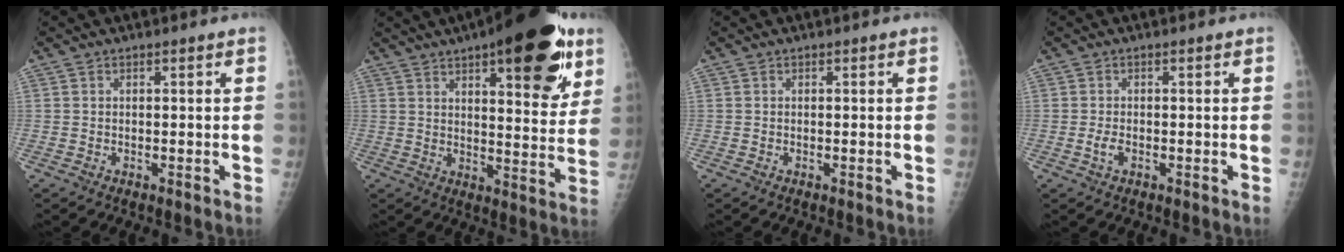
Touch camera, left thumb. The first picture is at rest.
{"total": 21.5, "force": [11.5, 7.4, 16.6], "torque": [-0.196, -0.038, 0.158]}
{"total": 0.0}
{"total": 1.7, "force": [-0.5, 0.9, 1.4], "torque": [-0.030, 0.000, -0.011]}